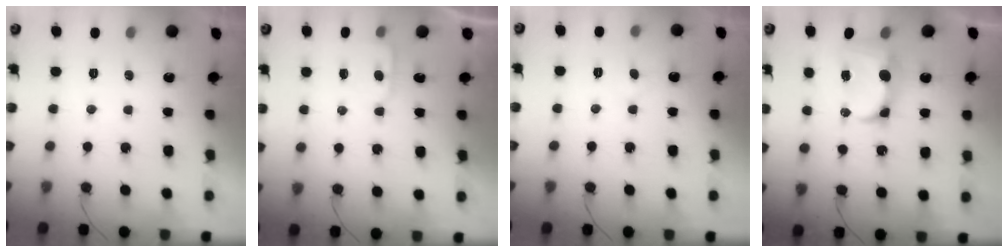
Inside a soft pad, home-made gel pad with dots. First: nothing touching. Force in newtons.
{"total": 2.8, "press": 2.8, "slide": 0.4}
{"total": 1.8, "press": 1.7, "slide": 0.2}
{"total": 11.7, "press": 11.7, "slide": 1.0}